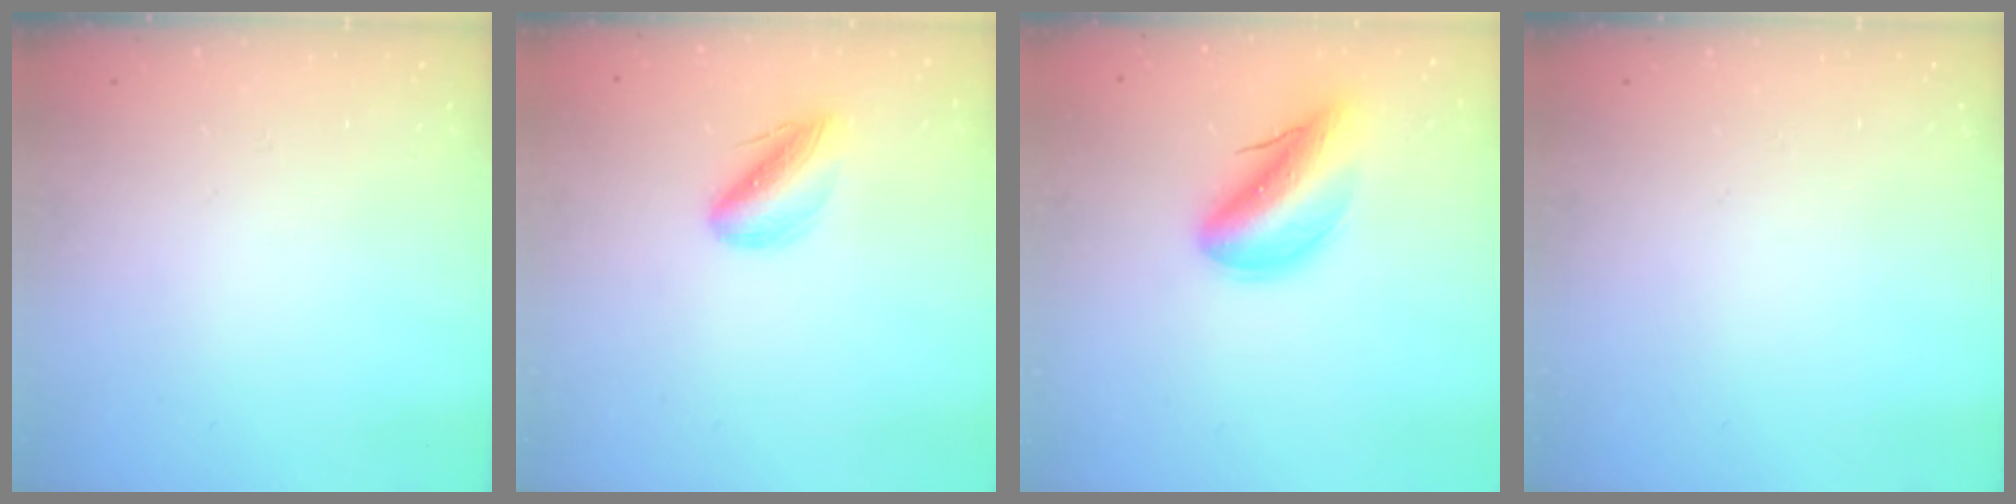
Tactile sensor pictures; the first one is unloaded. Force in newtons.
{"total": 8.7, "press": 8.4, "slide": 2.2}
{"total": 11.0, "press": 10.4, "slide": 3.4}
{"total": 0.0}